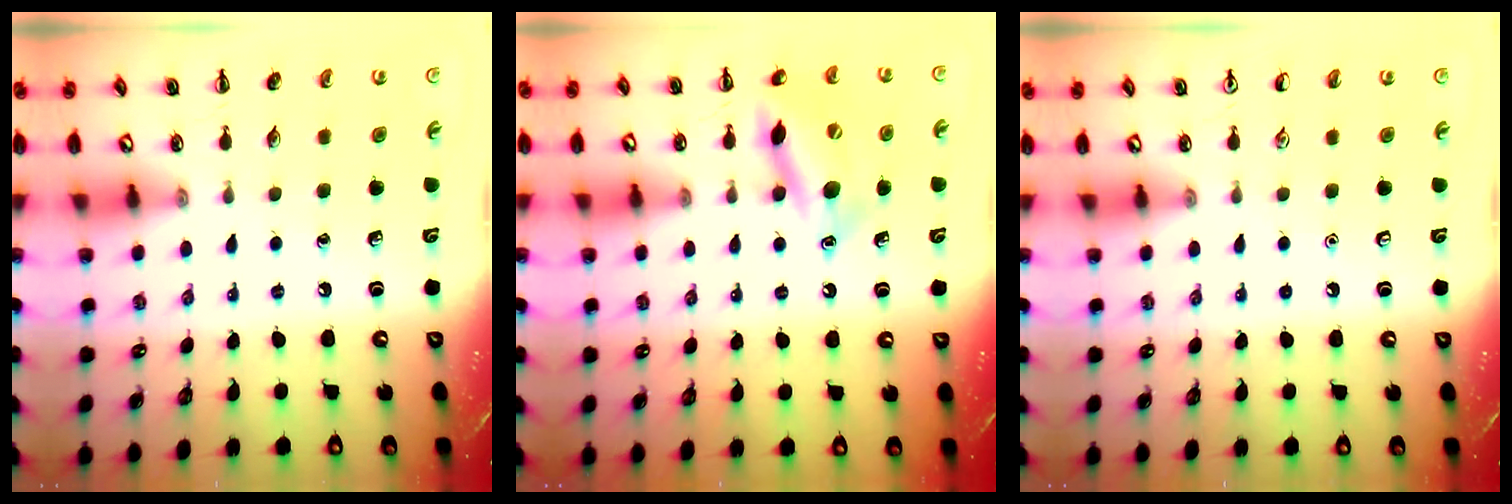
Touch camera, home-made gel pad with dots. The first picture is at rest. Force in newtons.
{"total": 14.8, "press": 14.6, "slide": 2.5}
{"total": 0.0}